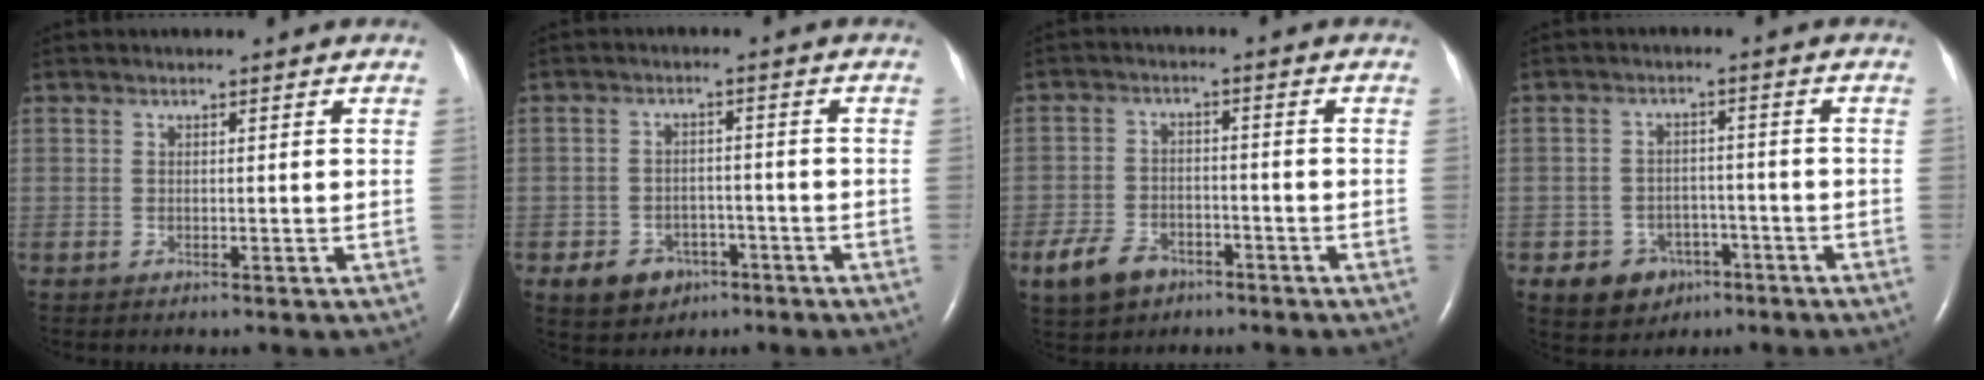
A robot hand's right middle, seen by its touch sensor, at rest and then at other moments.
{"total": 5.6, "force": [-2.9, 4.4, 1.8], "torque": [-0.027, 0.008, -0.036]}
{"total": 6.4, "force": [-3.9, 4.0, 3.0], "torque": [-0.067, -0.001, -0.065]}
{"total": 5.9, "force": [-3.1, 4.9, 1.4], "torque": [-0.021, 0.009, -0.038]}